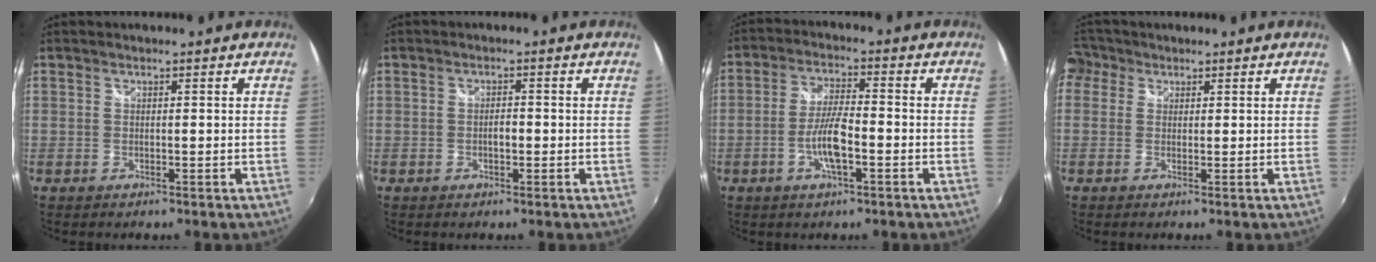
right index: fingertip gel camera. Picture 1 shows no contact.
{"total": 1.8, "force": [-0.5, 0.8, 1.5], "torque": [-0.028, 0.003, -0.009]}
{"total": 7.2, "force": [-2.6, 1.6, 6.5], "torque": [-0.131, 0.001, -0.050]}
{"total": 6.9, "force": [0.9, 6.3, 2.7], "torque": [-0.077, 0.020, 0.004]}